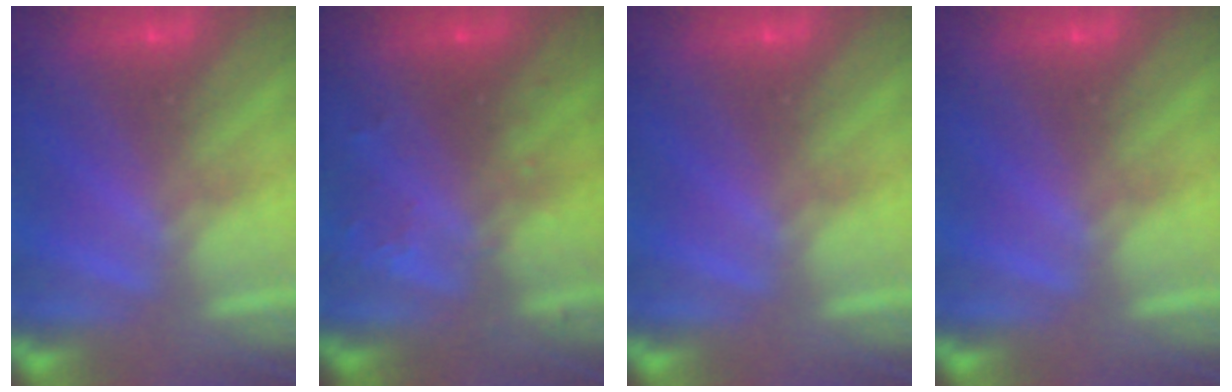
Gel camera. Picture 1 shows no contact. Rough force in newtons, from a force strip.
{"total": 2.4}
{"total": 0.0}
{"total": 0.0}